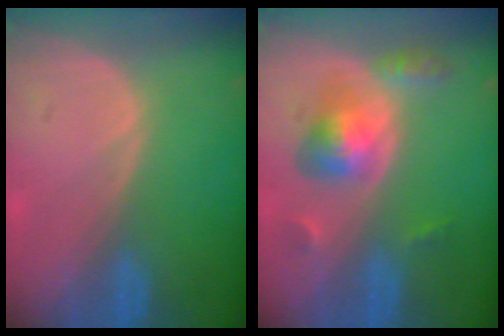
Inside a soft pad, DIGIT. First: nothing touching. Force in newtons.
{"total": 5.9, "press": 5.5, "slide": 1.9}